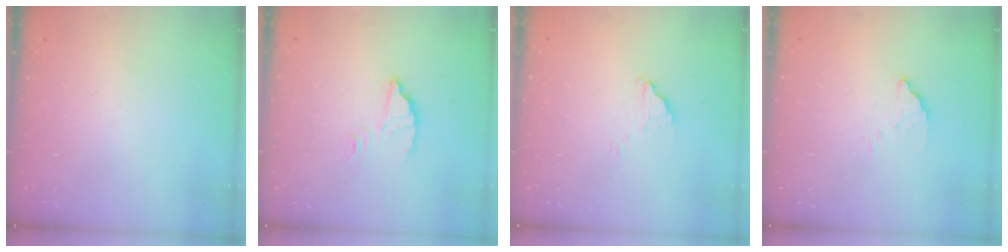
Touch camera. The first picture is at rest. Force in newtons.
{"total": 3.3, "press": 3.3, "slide": 0.2}
{"total": 1.5, "press": 1.5, "slide": 0.1}
{"total": 3.4, "press": 3.4, "slide": 0.1}